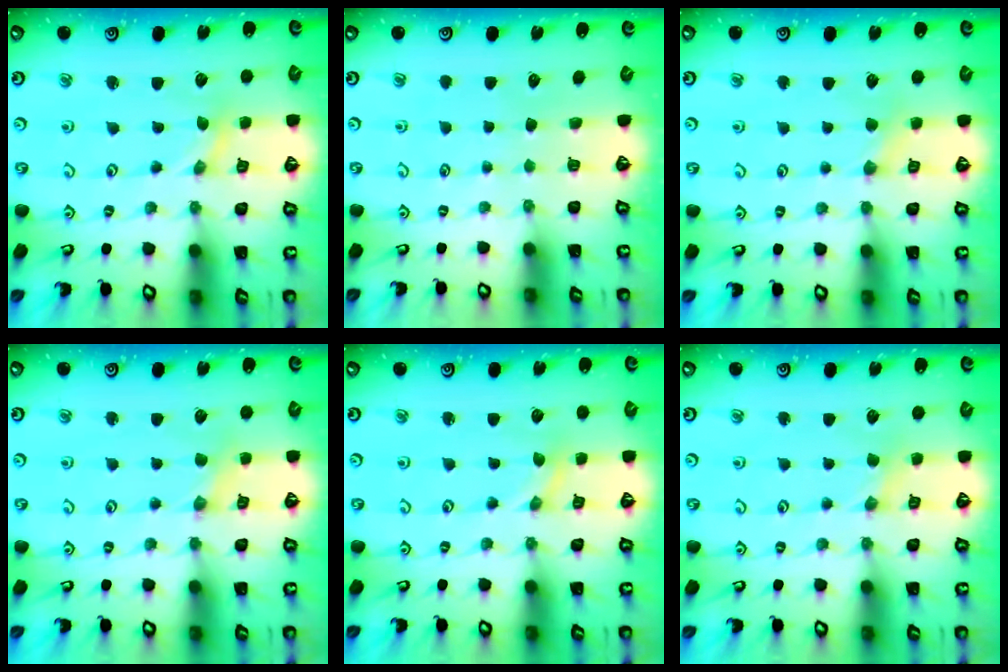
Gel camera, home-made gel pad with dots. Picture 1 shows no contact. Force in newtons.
{"total": 0.0}
{"total": 1.6, "press": 1.6, "slide": 0.4}
{"total": 2.0, "press": 1.9, "slide": 0.4}
{"total": 0.0}
{"total": 1.7, "press": 1.7, "slide": 0.4}